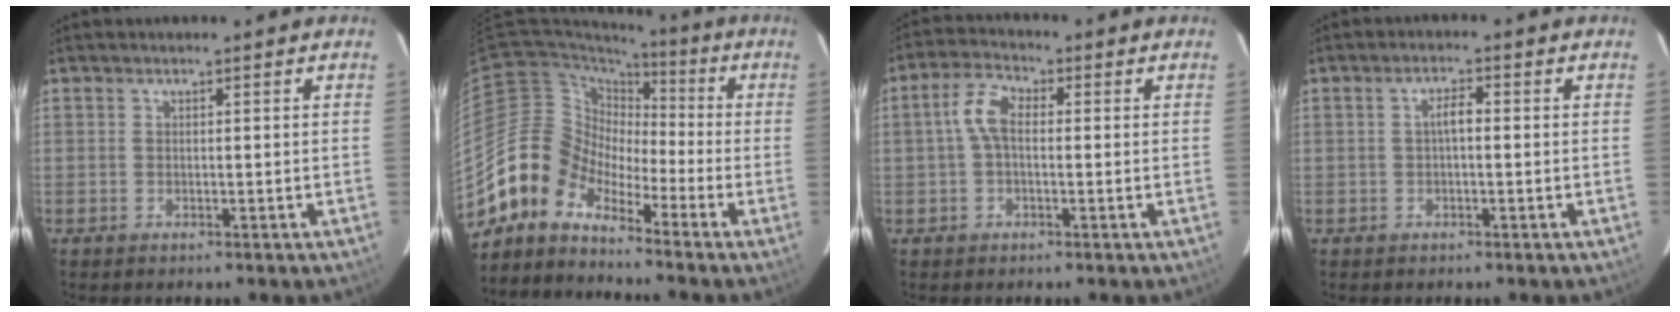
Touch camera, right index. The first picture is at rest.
{"total": 9.7, "force": [-7.0, 6.6, 1.5], "torque": [-0.026, 0.037, -0.159]}
{"total": 5.1, "force": [0.0, 2.8, 4.3], "torque": [-0.092, 0.018, -0.001]}
{"total": 2.3, "force": [-0.1, 0.8, 2.2], "torque": [-0.043, 0.010, -0.002]}